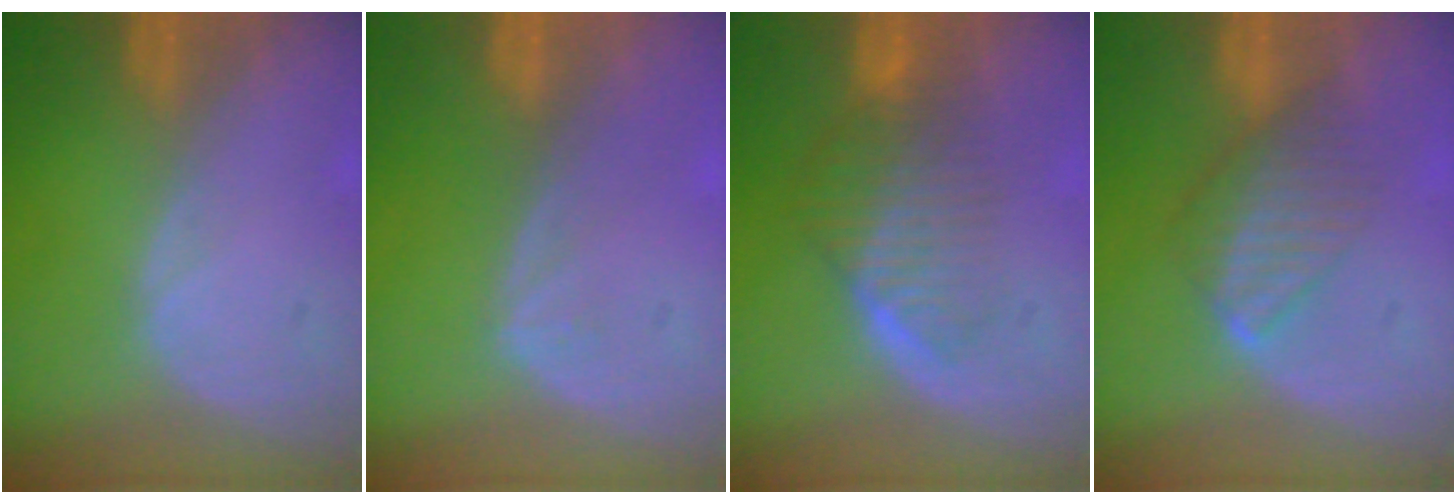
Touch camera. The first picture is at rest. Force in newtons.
{"total": 0.6, "press": 0.4, "slide": 0.5}
{"total": 6.5, "press": 5.7, "slide": 3.1}
{"total": 4.9, "press": 4.8, "slide": 0.8}